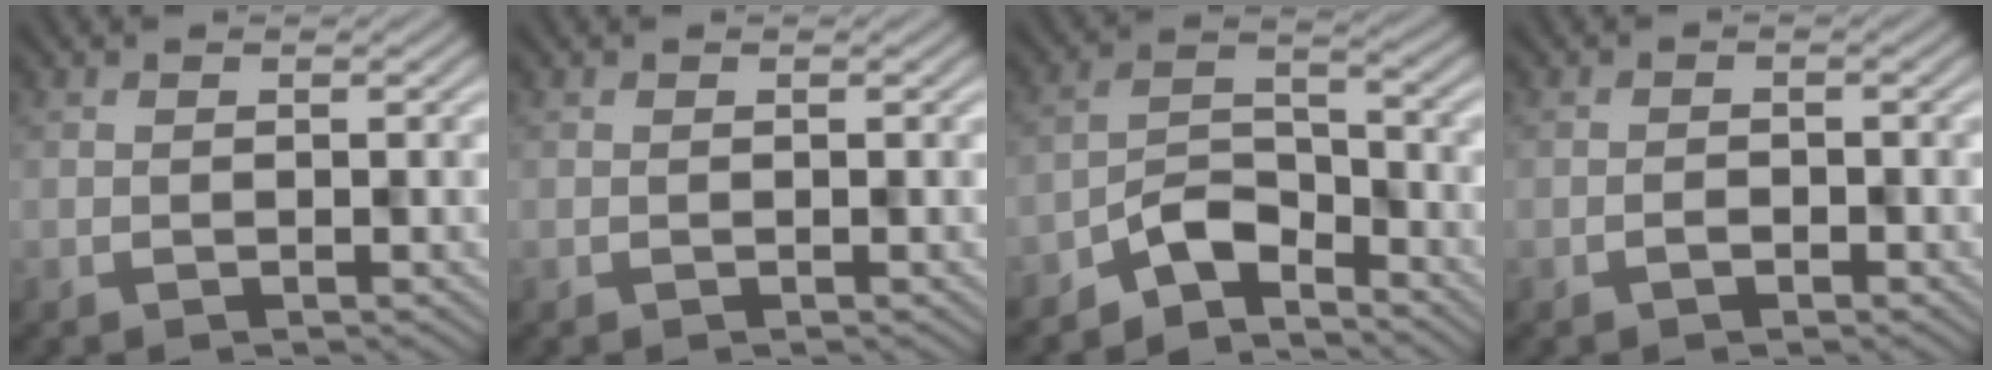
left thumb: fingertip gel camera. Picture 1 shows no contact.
{"total": 0.0}
{"total": 5.5, "force": [-4.6, 2.0, 2.1], "torque": [-0.031, 0.008, -0.102]}
{"total": 0.7, "force": [-0.5, 0.4, 0.1], "torque": [0.002, 0.003, -0.010]}